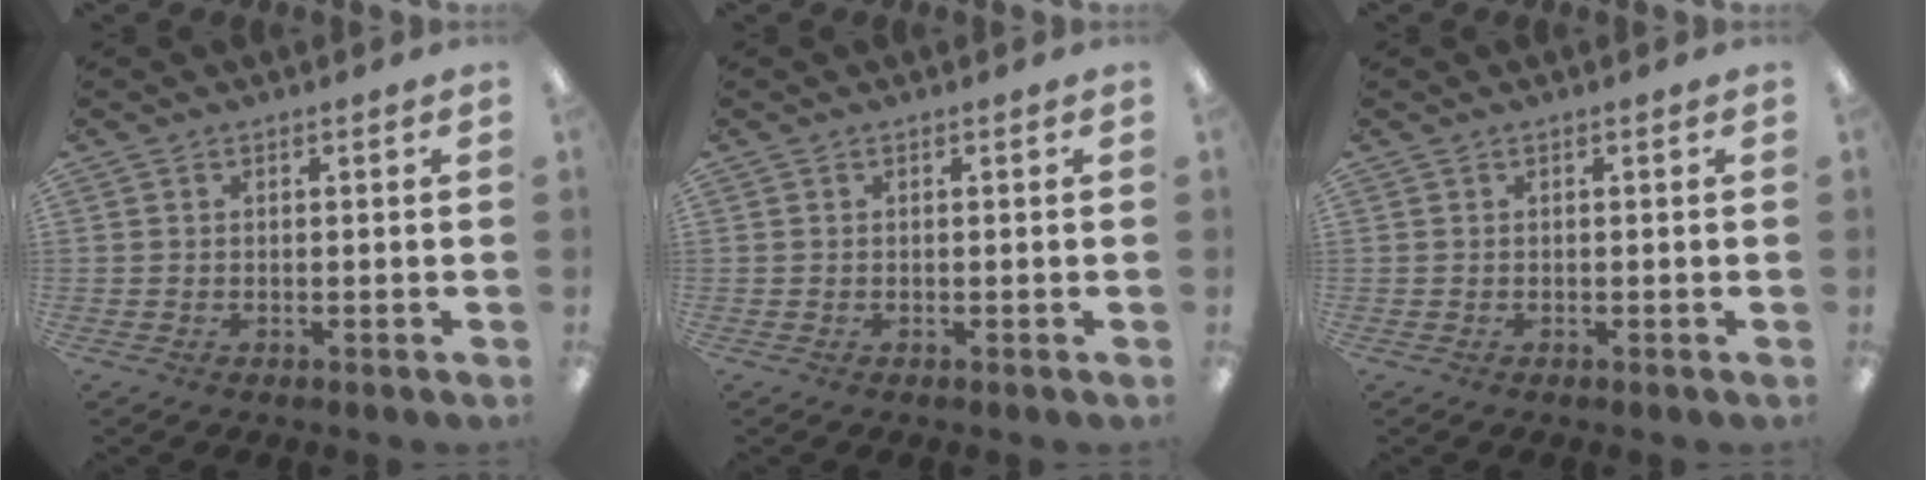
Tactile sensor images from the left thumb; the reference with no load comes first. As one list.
[{"total": 0.0}, {"total": 0.0}]